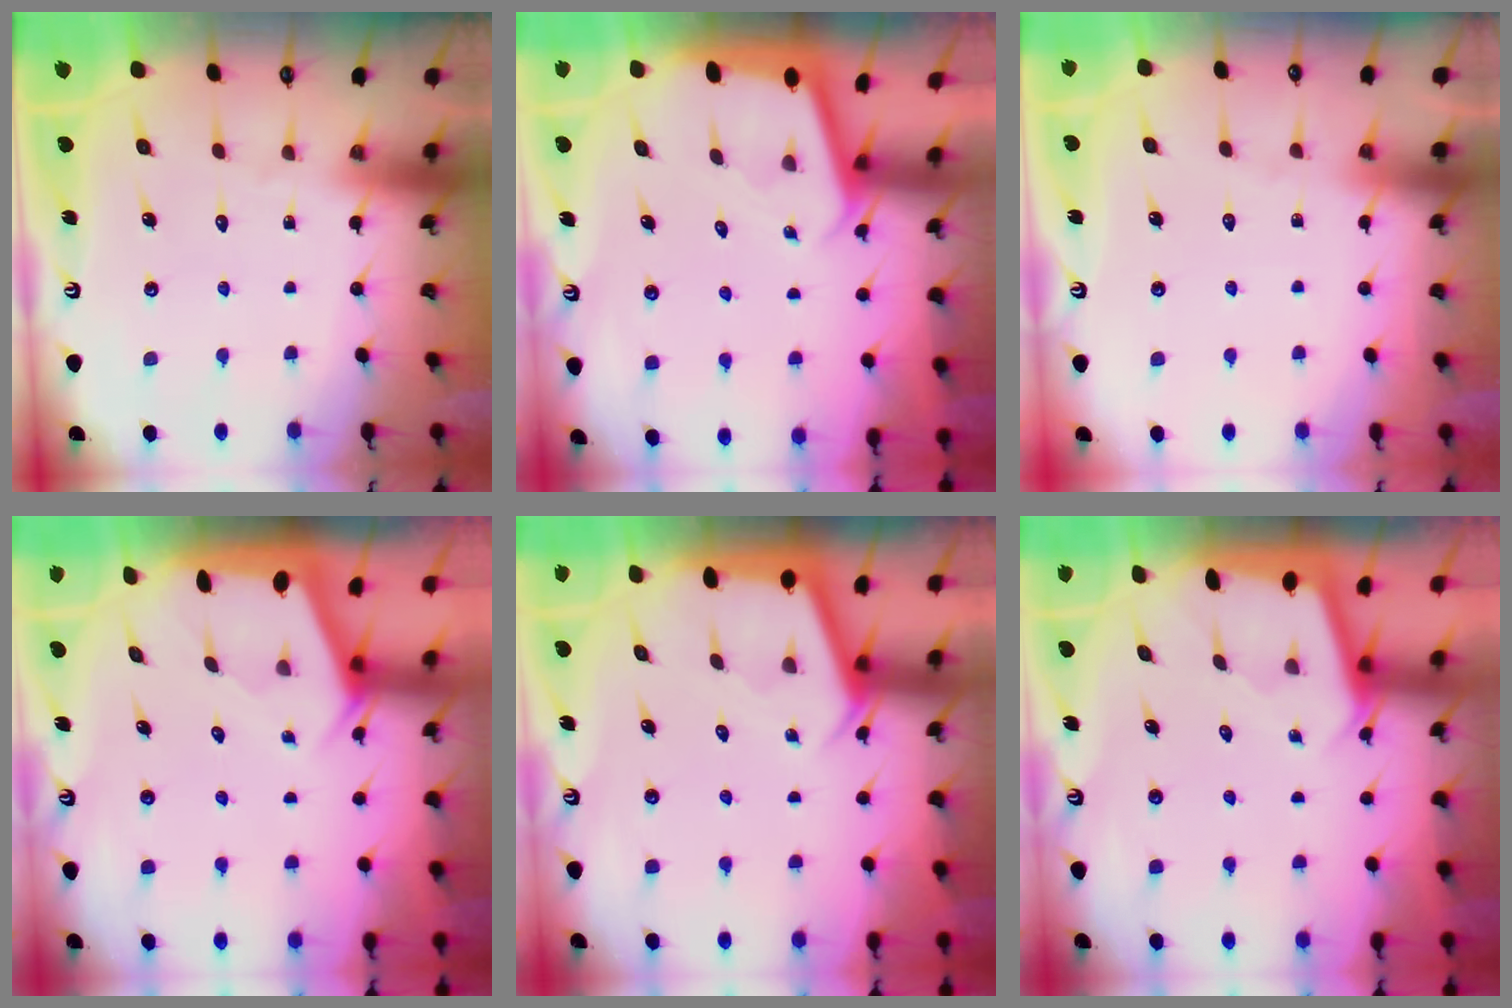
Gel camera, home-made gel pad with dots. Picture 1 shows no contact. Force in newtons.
{"total": 1.9, "press": 1.9, "slide": 0.2}
{"total": 2.6, "press": 2.6, "slide": 0.4}
{"total": 1.9, "press": 1.9, "slide": 0.3}
{"total": 2.9, "press": 2.8, "slide": 0.3}
{"total": 1.8, "press": 1.8, "slide": 0.1}